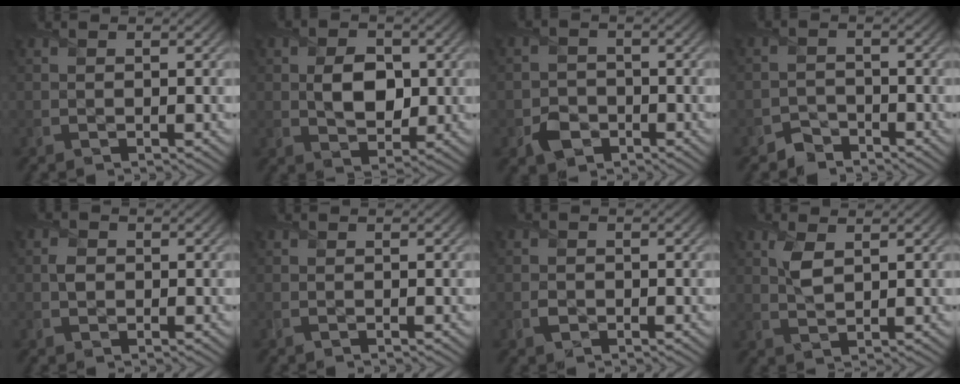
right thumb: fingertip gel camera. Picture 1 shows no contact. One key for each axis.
{"total": 5.5, "fx": 0.4, "fy": 3.9, "fz": 3.8, "tx": -0.069, "ty": -0.007, "tz": 0.004}
{"total": 3.2, "fx": -1.7, "fy": 2.7, "fz": 0.7, "tx": -0.011, "ty": -0.004, "tz": -0.037}
{"total": 2.2, "fx": -1.9, "fy": 1.1, "fz": -0.2, "tx": 0.013, "ty": 0.008, "tz": -0.042}
{"total": 1.2, "fx": 0.2, "fy": 1.2, "fz": 0.2, "tx": -0.005, "ty": 0.000, "tz": -0.003}
{"total": 0.0}
{"total": 1.0, "fx": -0.3, "fy": 1.0, "fz": 0.0, "tx": 0.004, "ty": -0.002, "tz": -0.009}
{"total": 2.6, "fx": 1.3, "fy": 1.2, "fz": 2.0, "tx": -0.050, "ty": -0.001, "tz": 0.028}